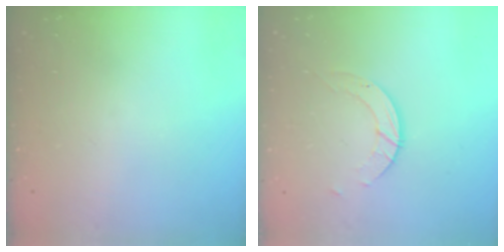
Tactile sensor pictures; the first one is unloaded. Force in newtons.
{"total": 3.0, "press": 3.0, "slide": 0.3}